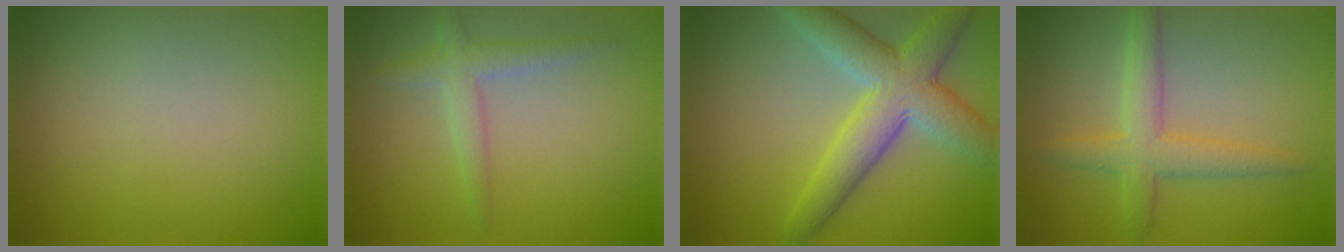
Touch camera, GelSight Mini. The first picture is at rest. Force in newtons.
{"total": 2.5, "press": 2.5, "slide": 0.1}
{"total": 6.9, "press": 6.9, "slide": 0.4}
{"total": 3.7, "press": 3.7, "slide": 0.1}